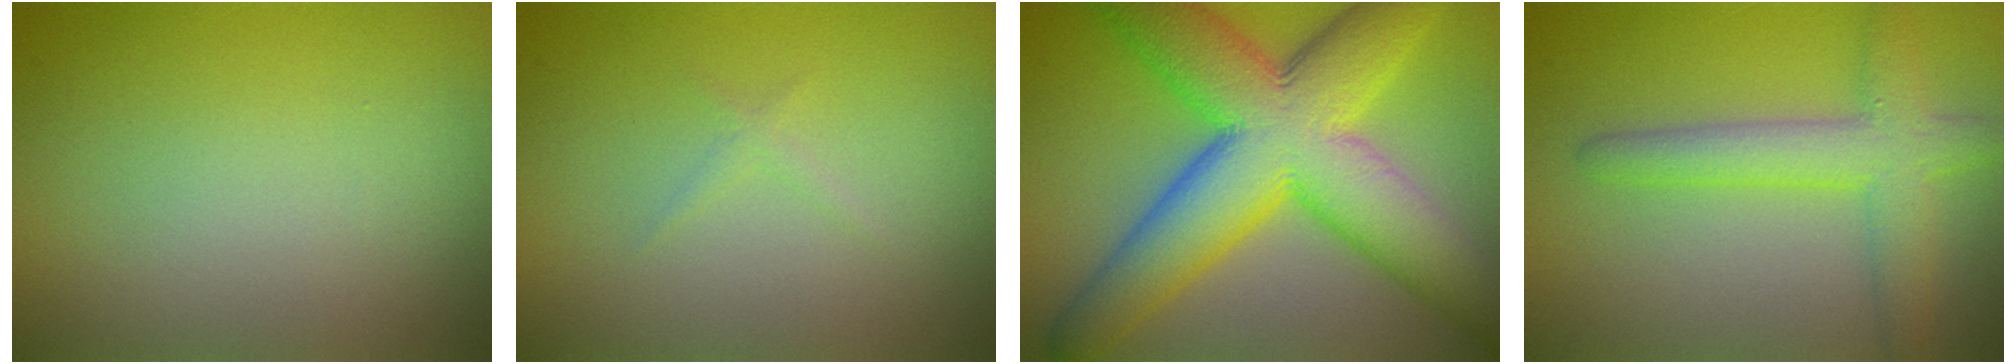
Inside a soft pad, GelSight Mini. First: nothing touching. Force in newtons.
{"total": 0.7, "press": 0.7, "slide": 0.0}
{"total": 13.8, "press": 13.8, "slide": 0.2}
{"total": 4.5, "press": 4.5, "slide": 0.2}